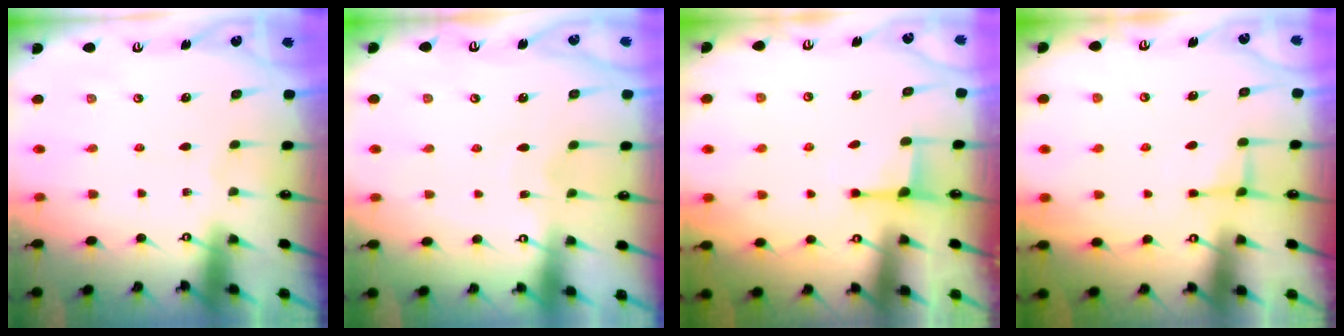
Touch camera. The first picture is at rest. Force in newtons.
{"total": 3.5, "press": 3.5, "slide": 0.3}
{"total": 2.3, "press": 2.2, "slide": 0.6}
{"total": 3.9, "press": 3.8, "slide": 0.7}